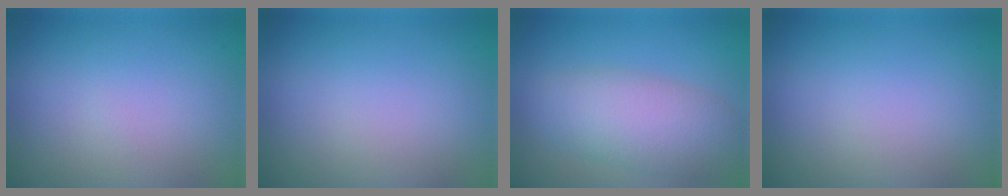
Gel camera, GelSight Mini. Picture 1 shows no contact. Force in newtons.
{"total": 0.0}
{"total": 5.7, "press": 5.7, "slide": 0.3}
{"total": 0.0}